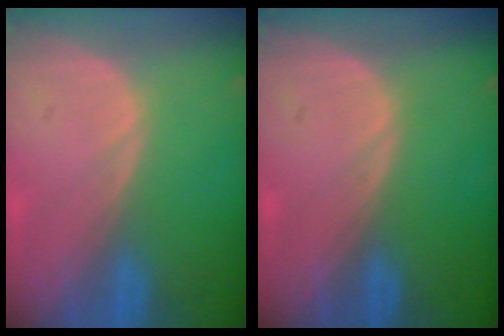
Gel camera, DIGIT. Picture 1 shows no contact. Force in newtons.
{"total": 0.0}